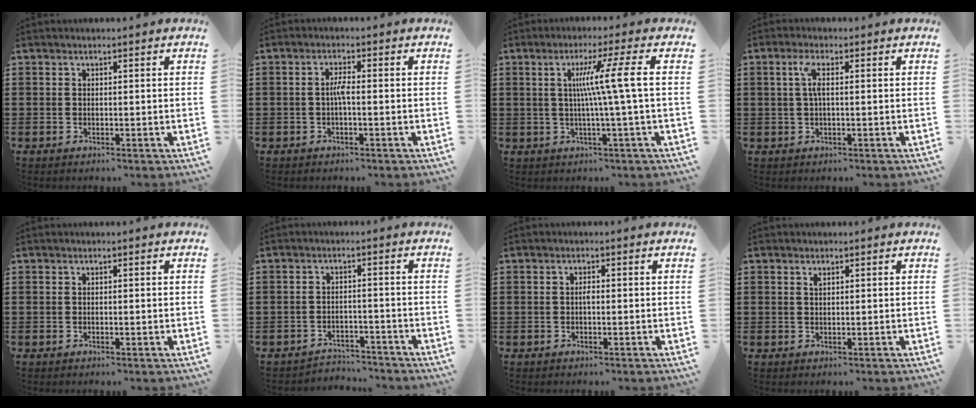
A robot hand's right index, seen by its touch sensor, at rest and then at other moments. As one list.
[{"total": 2.3, "force": [-0.4, 0.3, 2.2], "torque": [-0.051, -0.001, -0.012]}, {"total": 8.0, "force": [0.6, -1.2, 7.9], "torque": [-0.148, 0.000, -0.003]}, {"total": 2.9, "force": [0.4, 0.7, 2.8], "torque": [-0.058, 0.005, 0.004]}, {"total": 0.0}, {"total": 3.3, "force": [-3.2, 0.5, -0.2], "torque": [-0.004, 0.001, -0.070]}, {"total": 1.0, "force": [-0.1, 0.3, 0.9], "torque": [-0.019, -0.003, -0.002]}, {"total": 0.8, "force": [0.4, 0.3, 0.6], "torque": [-0.014, 0.002, 0.008]}]